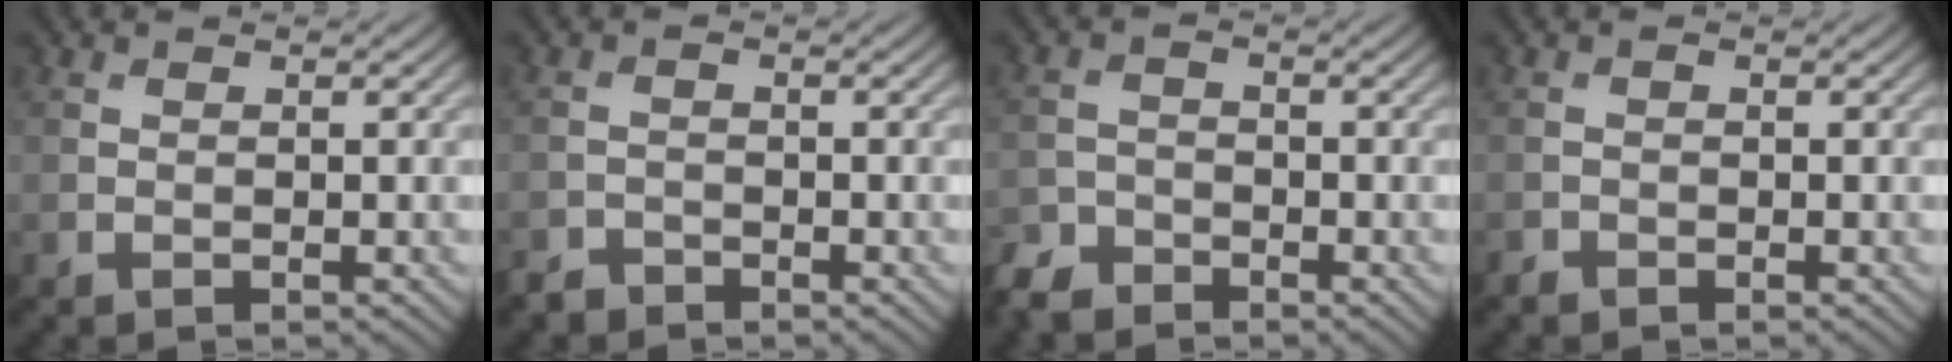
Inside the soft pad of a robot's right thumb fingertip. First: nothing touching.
{"total": 1.7, "force": [-1.6, 0.5, 0.0], "torque": [-0.001, 0.002, -0.035]}
{"total": 3.4, "force": [-3.1, 1.3, 0.6], "torque": [-0.015, -0.003, -0.070]}
{"total": 0.7, "force": [-0.7, 0.2, 0.0], "torque": [-0.001, 0.001, -0.014]}